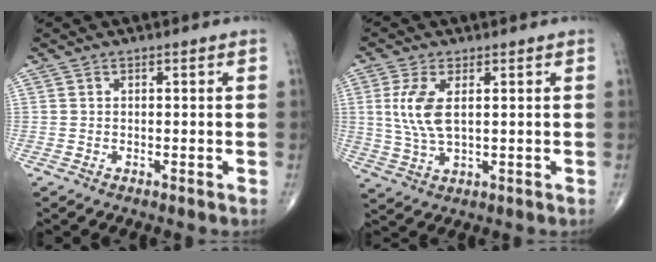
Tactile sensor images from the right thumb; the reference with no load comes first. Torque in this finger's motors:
{"motor_torque": [0.07, 0.24, 0.91, 0.25, 0.06]}